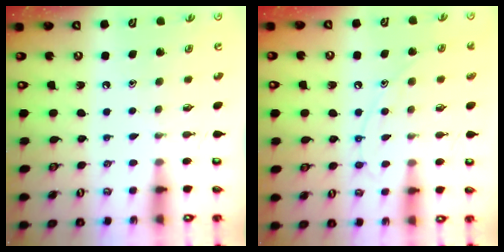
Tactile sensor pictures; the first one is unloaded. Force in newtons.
{"total": 9.7, "press": 9.7, "slide": 0.8}